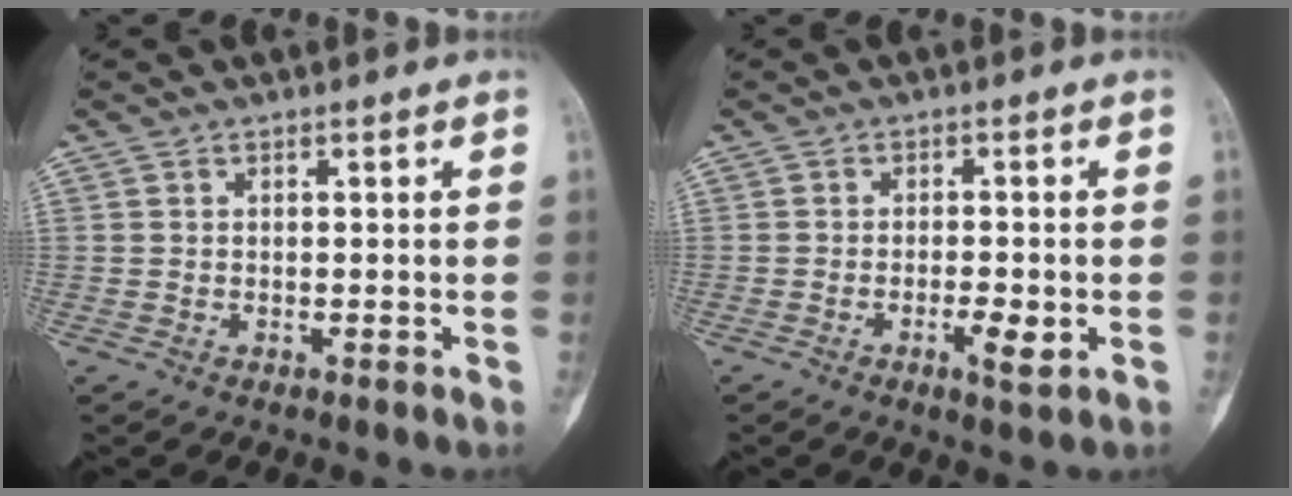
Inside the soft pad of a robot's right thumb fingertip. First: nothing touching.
{"total": 4.0, "force": [-1.4, 1.1, 3.6], "torque": [-0.060, -0.003, -0.022]}